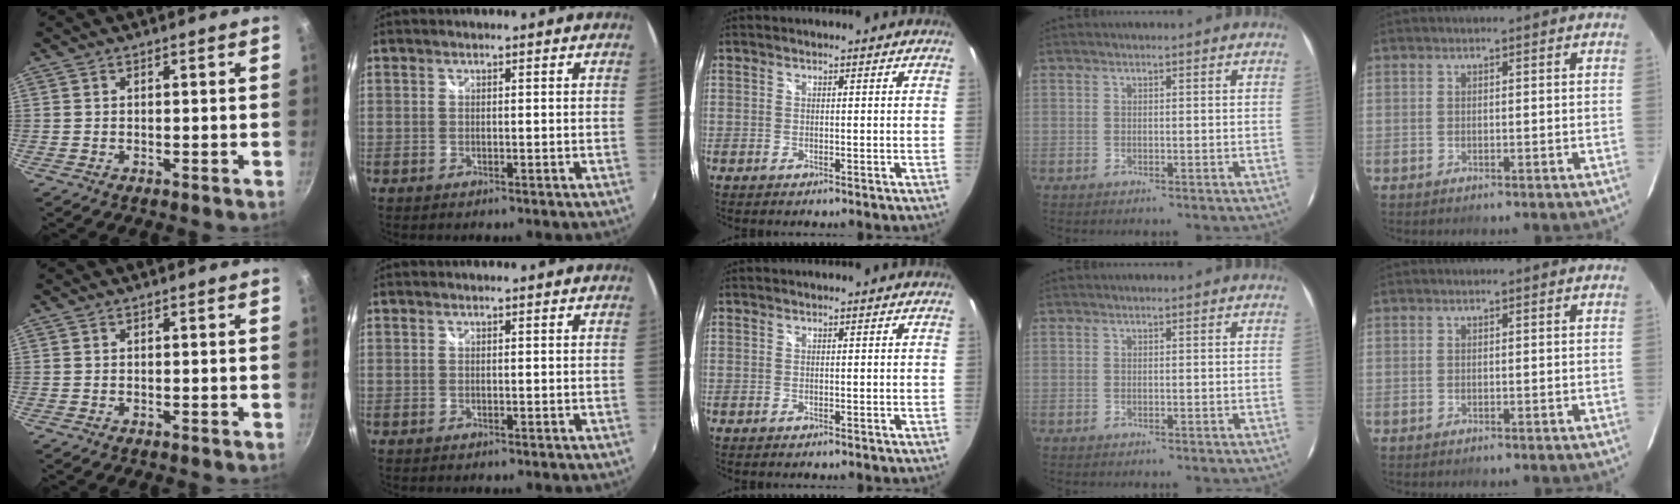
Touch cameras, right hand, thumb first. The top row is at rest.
{}